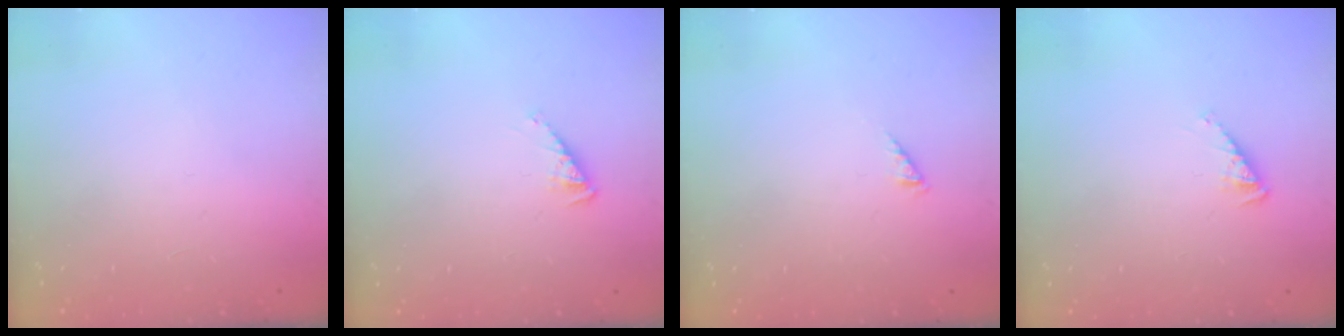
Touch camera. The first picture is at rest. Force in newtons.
{"total": 1.5, "press": 1.5, "slide": 0.3}
{"total": 0.0}
{"total": 1.5, "press": 1.5, "slide": 0.3}